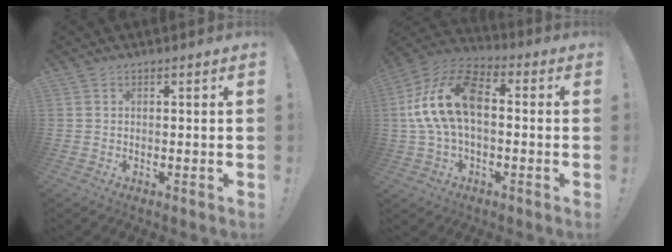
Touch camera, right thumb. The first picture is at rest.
{"total": 17.0, "force": [1.6, 9.7, 13.9], "torque": [-0.258, 0.015, 0.032]}